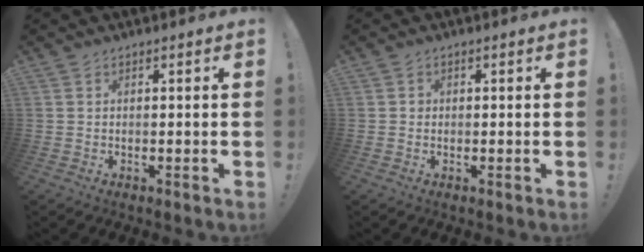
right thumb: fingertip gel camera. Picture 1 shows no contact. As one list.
[{"total": 1.0, "force": [-0.2, 0.9, 0.3], "torque": [0.000, 0.002, -0.005]}]